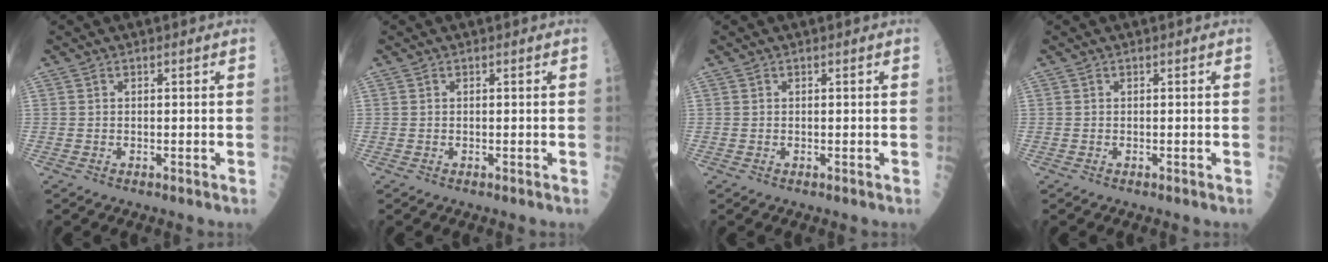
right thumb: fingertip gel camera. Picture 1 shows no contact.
{"total": 0.0}
{"total": 0.0}
{"total": 0.0}